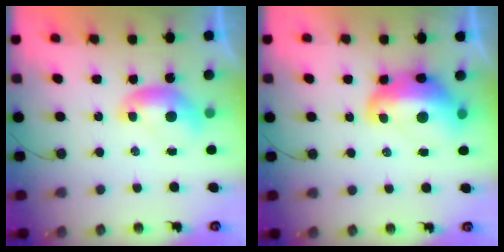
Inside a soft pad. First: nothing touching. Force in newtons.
{"total": 6.8, "press": 6.7, "slide": 1.3}